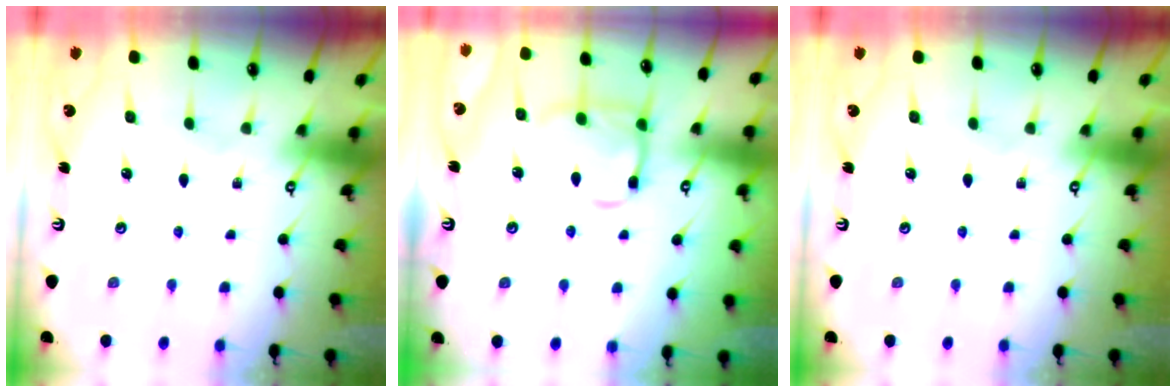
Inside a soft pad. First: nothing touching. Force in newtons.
{"total": 13.1, "press": 13.1, "slide": 1.1}
{"total": 0.0}